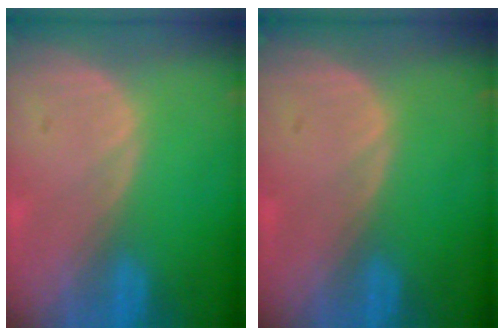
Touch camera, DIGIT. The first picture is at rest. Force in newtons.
{"total": 0.0}